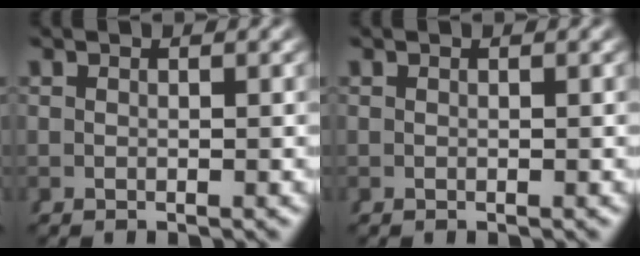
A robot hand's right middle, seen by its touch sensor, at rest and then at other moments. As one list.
[{"total": 0.0}]